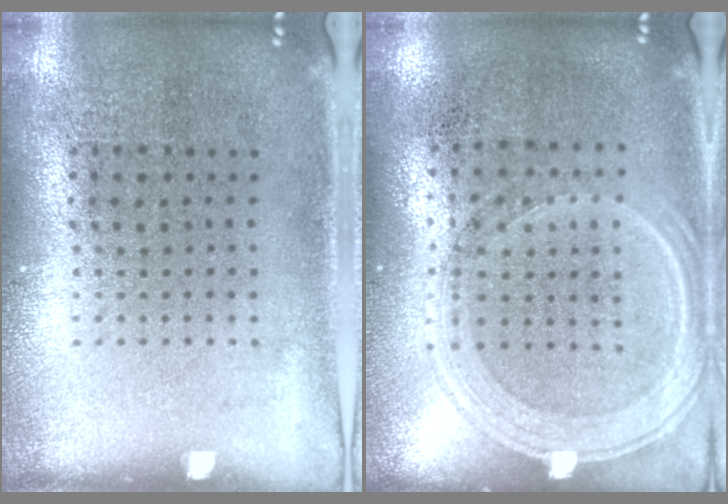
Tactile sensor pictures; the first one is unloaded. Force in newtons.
{"total": 1.3, "press": 1.2, "slide": 0.5}